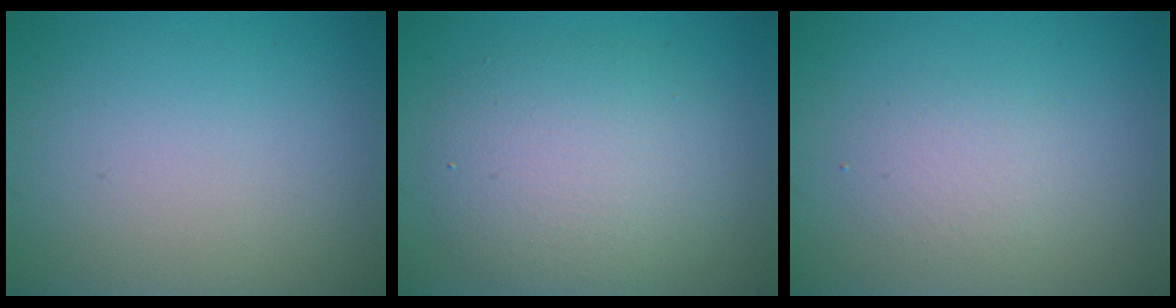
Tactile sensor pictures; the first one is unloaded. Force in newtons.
{"total": 5.4, "press": 5.4, "slide": 0.3}
{"total": 2.0, "press": 2.0, "slide": 0.1}